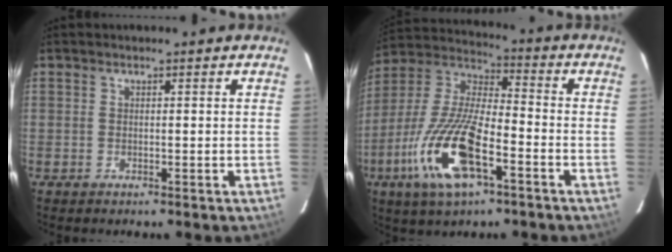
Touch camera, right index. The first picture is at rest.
{"total": 19.0, "force": [-8.3, 6.4, 15.9], "torque": [-0.339, -0.024, -0.166]}